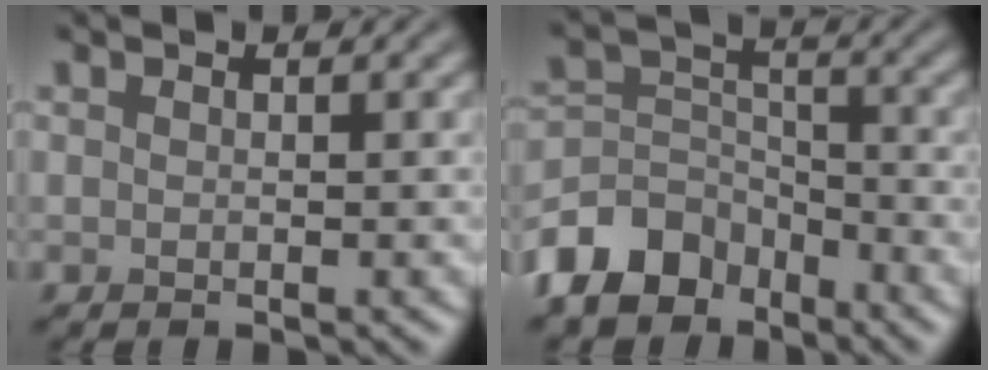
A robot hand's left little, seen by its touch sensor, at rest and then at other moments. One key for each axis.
{"total": 7.1, "fx": -5.1, "fy": 4.3, "fz": 2.5, "tx": -0.039, "ty": 0.001, "tz": -0.110}